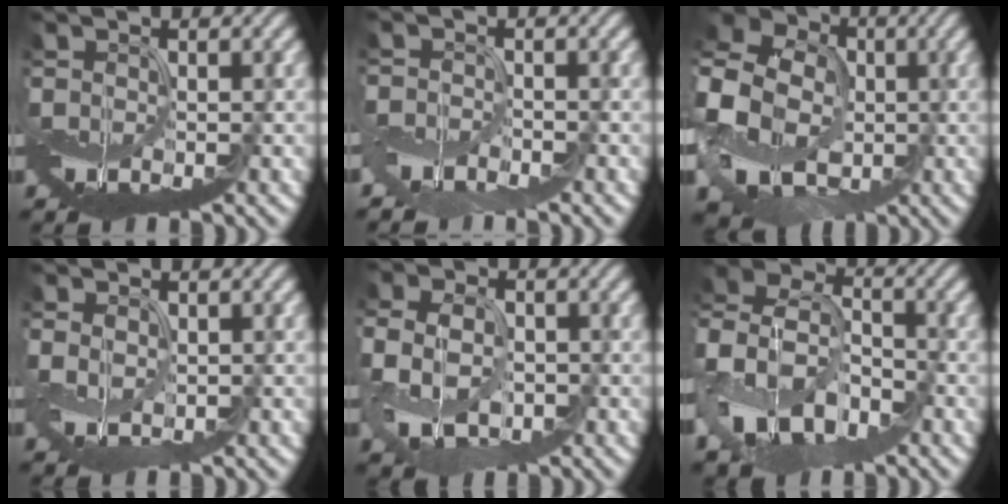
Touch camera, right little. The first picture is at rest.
{"total": 3.0, "force": [-2.6, 0.9, 1.0], "torque": [-0.019, -0.009, -0.061]}
{"total": 16.6, "force": [-1.3, 14.0, 8.8], "torque": [-0.224, 0.002, -0.057]}
{"total": 1.2, "force": [0.2, 1.0, 0.7], "torque": [-0.023, 0.002, 0.009]}
{"total": 6.7, "force": [-1.4, 5.1, 4.1], "torque": [-0.098, -0.015, -0.025]}
{"total": 10.6, "force": [-3.6, 7.1, 6.9], "torque": [-0.147, 0.002, -0.090]}